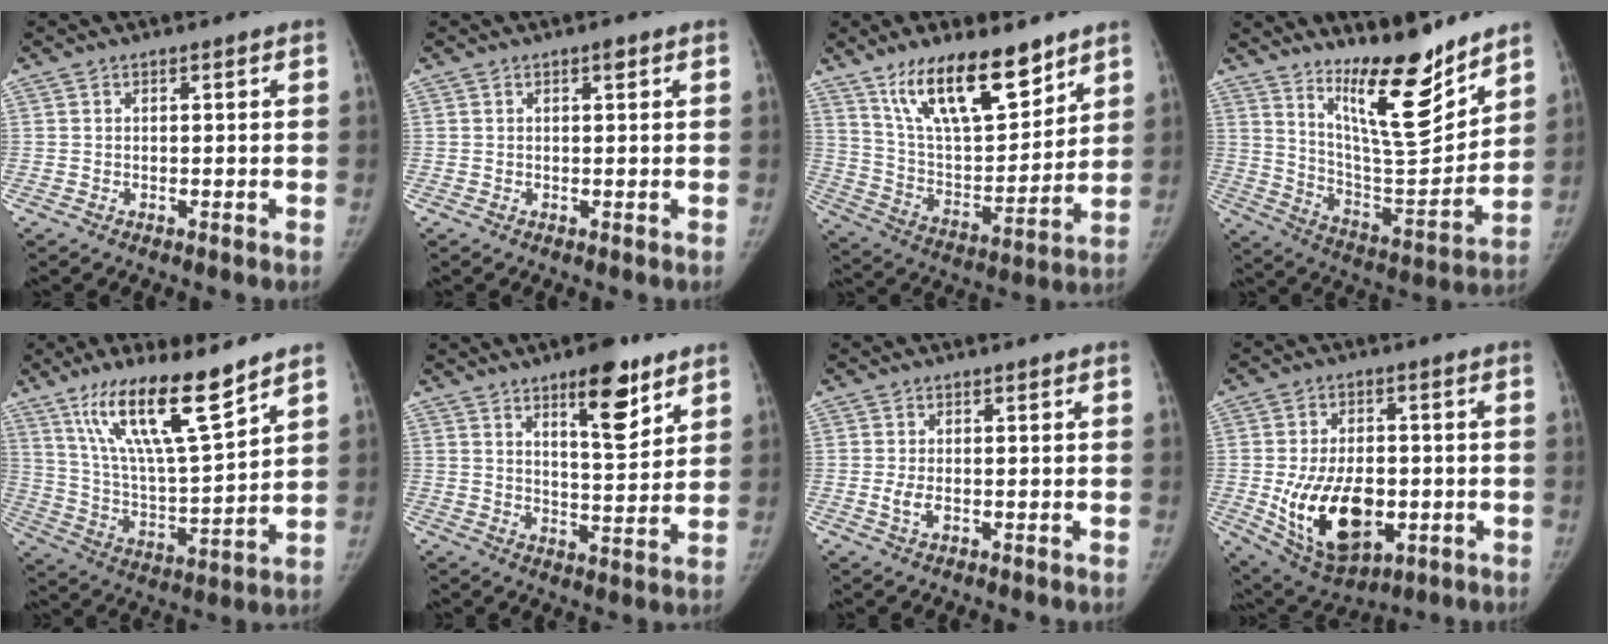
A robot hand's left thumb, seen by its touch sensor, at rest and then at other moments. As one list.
[{"total": 1.0, "force": [0.6, 0.4, 0.8], "torque": [-0.009, 0.000, 0.007]}, {"total": 19.4, "force": [13.0, 7.3, 12.4], "torque": [-0.171, -0.072, 0.237]}, {"total": 17.4, "force": [13.1, 3.9, 10.6], "torque": [-0.130, -0.111, 0.231]}, {"total": 17.7, "force": [11.9, 3.2, 12.8], "torque": [-0.211, -0.066, 0.225]}, {"total": 11.1, "force": [6.8, 3.7, 8.0], "torque": [-0.095, -0.043, 0.103]}, {"total": 2.5, "force": [-0.4, 1.3, 2.0], "torque": [-0.045, -0.005, -0.009]}, {"total": 17.0, "force": [-3.4, 10.5, 13.0], "torque": [-0.192, 0.002, -0.032]}]